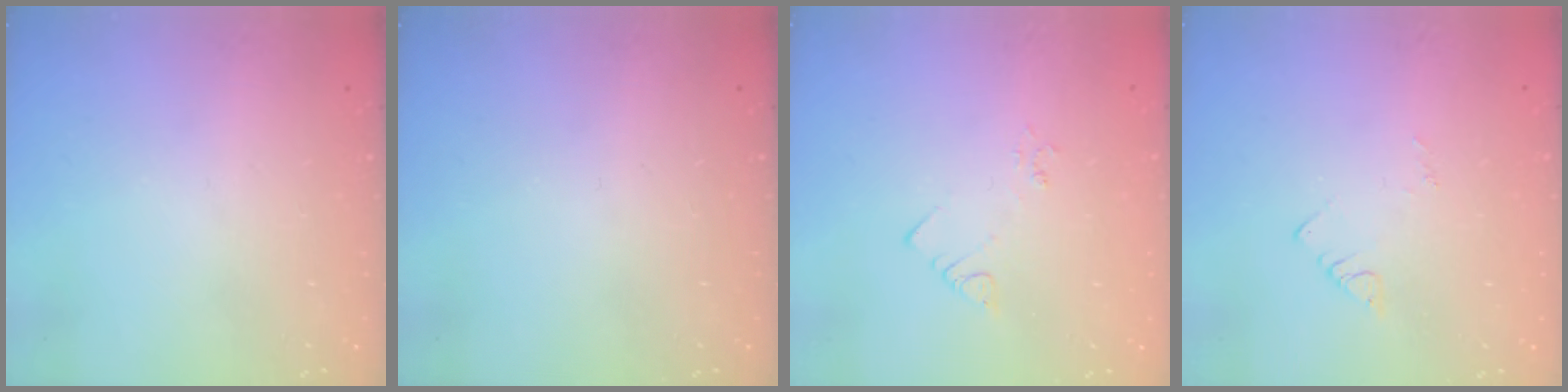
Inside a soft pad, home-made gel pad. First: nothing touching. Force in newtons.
{"total": 0.0}
{"total": 2.4, "press": 2.4, "slide": 0.4}
{"total": 3.2, "press": 3.2, "slide": 0.3}